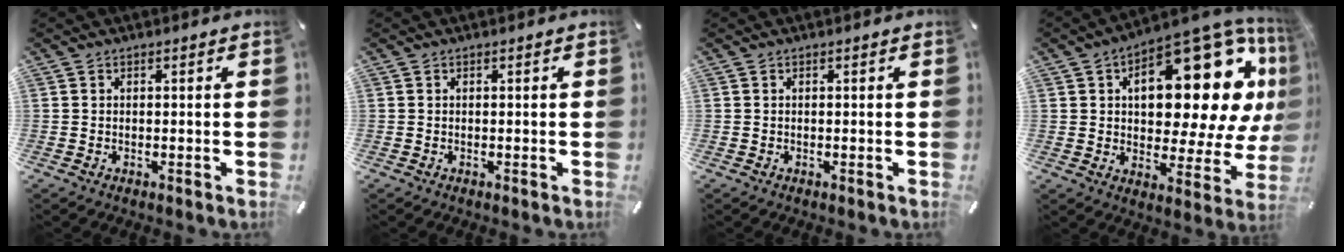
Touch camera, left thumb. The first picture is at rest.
{"total": 0.0}
{"total": 0.0}
{"total": 24.5, "force": [8.7, 12.1, 19.4], "torque": [-0.245, -0.078, 0.143]}